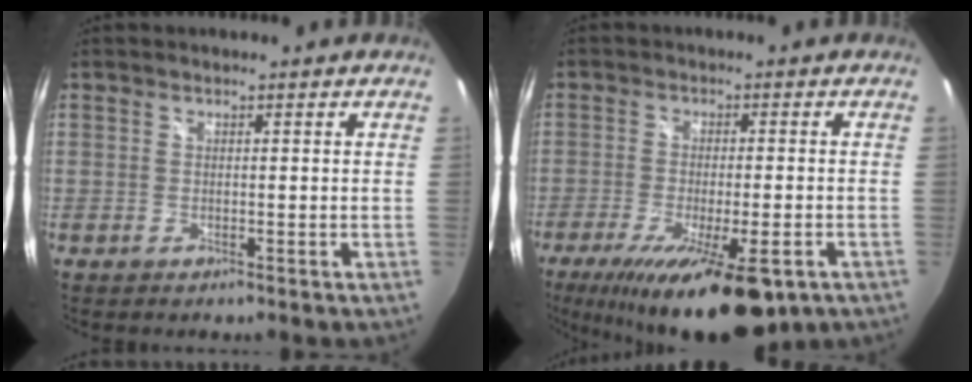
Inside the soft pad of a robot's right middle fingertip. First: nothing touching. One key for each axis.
{"total": 18.5, "fx": -11.5, "fy": 5.9, "fz": 13.3, "tx": -0.242, "ty": -0.052, "tz": -0.171}